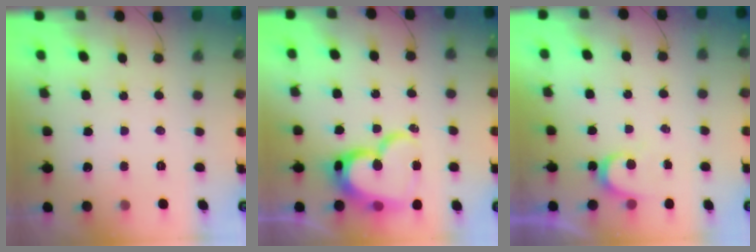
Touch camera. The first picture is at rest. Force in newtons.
{"total": 17.1, "press": 17.0, "slide": 1.8}
{"total": 3.5, "press": 3.5, "slide": 0.3}